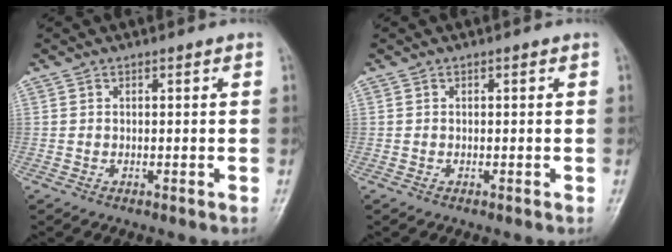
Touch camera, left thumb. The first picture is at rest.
{"total": 0.0}